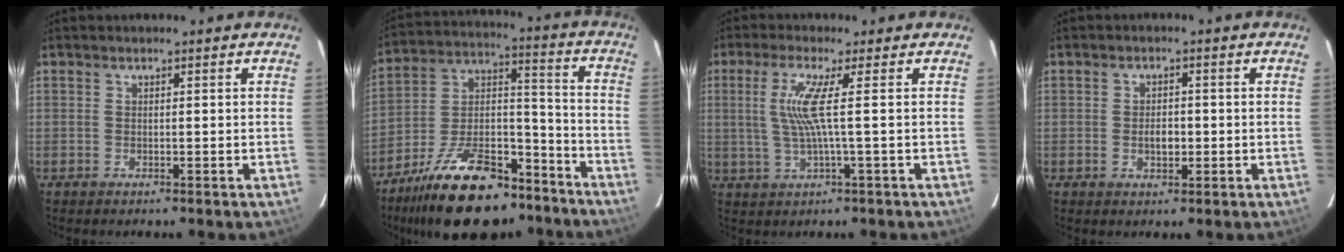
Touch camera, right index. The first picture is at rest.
{"total": 23.8, "force": [-16.6, 10.7, 13.2], "torque": [-0.250, 0.023, -0.255]}
{"total": 5.9, "force": [0.6, -1.4, 5.7], "torque": [-0.113, -0.004, 0.019]}
{"total": 2.6, "force": [-0.5, 1.7, 1.9], "torque": [-0.032, 0.004, -0.009]}